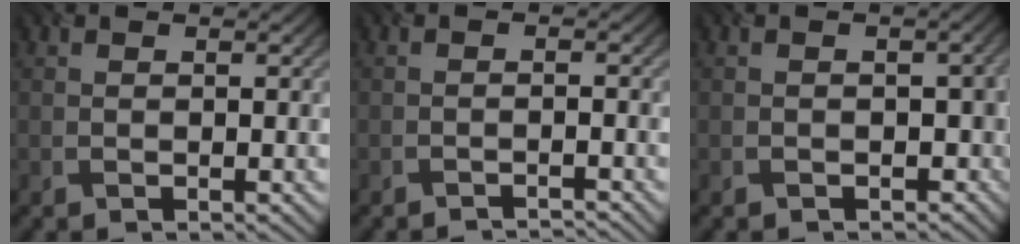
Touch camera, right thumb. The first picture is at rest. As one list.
[{"total": 1.8, "force": [-1.6, 0.1, 0.7], "torque": [-0.003, 0.003, -0.032]}, {"total": 2.6, "force": [-1.0, 1.9, 1.3], "torque": [-0.016, -0.007, -0.013]}]